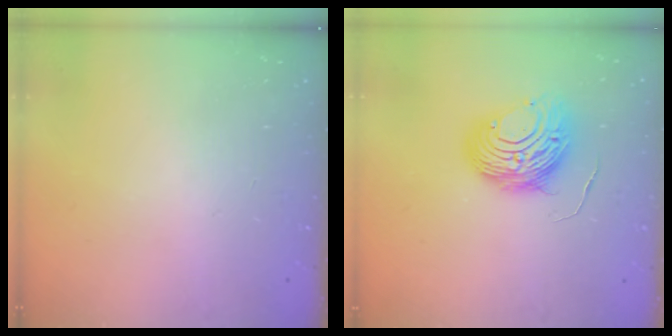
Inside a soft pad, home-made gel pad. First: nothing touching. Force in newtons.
{"total": 9.5, "press": 9.5, "slide": 0.8}